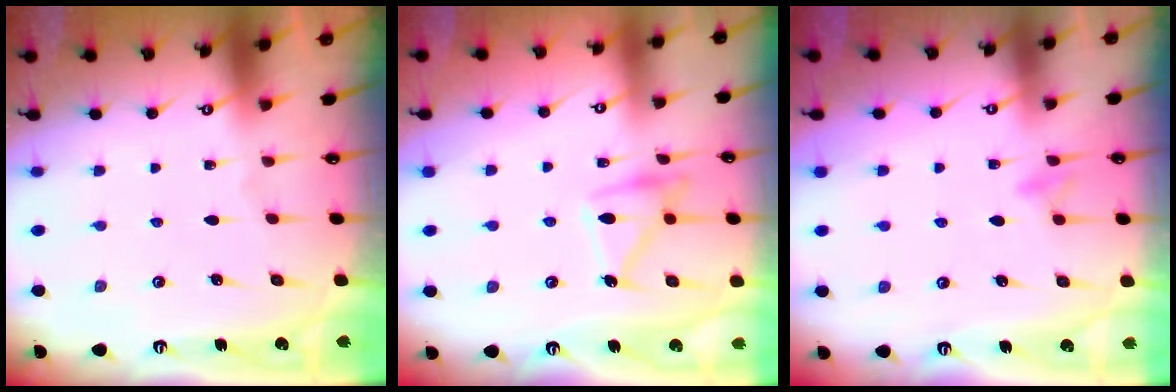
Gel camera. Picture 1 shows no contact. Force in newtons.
{"total": 14.1, "press": 14.1, "slide": 0.9}
{"total": 8.1, "press": 8.1, "slide": 0.7}